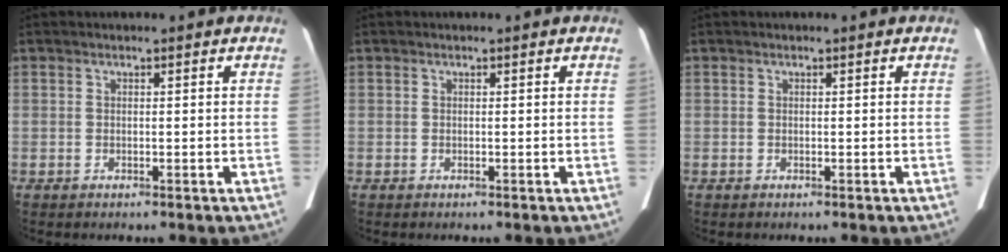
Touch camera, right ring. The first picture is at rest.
{"total": 0.0}
{"total": 0.0}